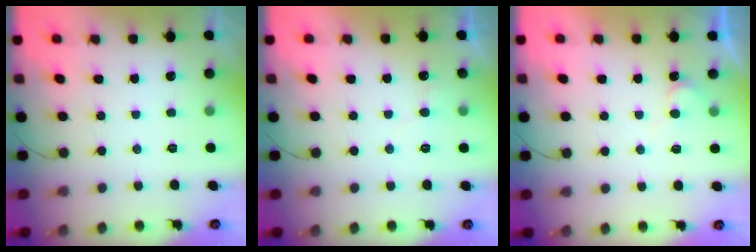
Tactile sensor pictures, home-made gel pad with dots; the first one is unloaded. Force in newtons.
{"total": 5.3, "press": 5.3, "slide": 0.3}
{"total": 4.3, "press": 4.2, "slide": 0.5}